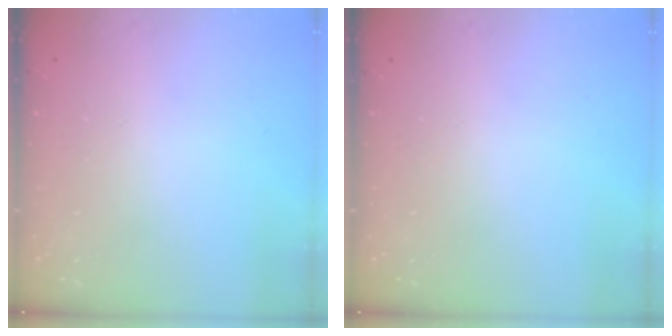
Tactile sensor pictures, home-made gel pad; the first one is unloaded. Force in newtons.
{"total": 0.0}